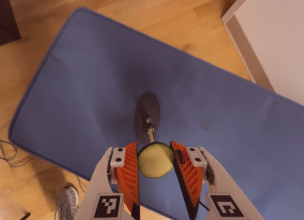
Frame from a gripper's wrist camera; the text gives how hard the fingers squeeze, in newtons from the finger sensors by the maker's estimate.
{"total": 8.4, "left": 8.0, "right": 8.8}